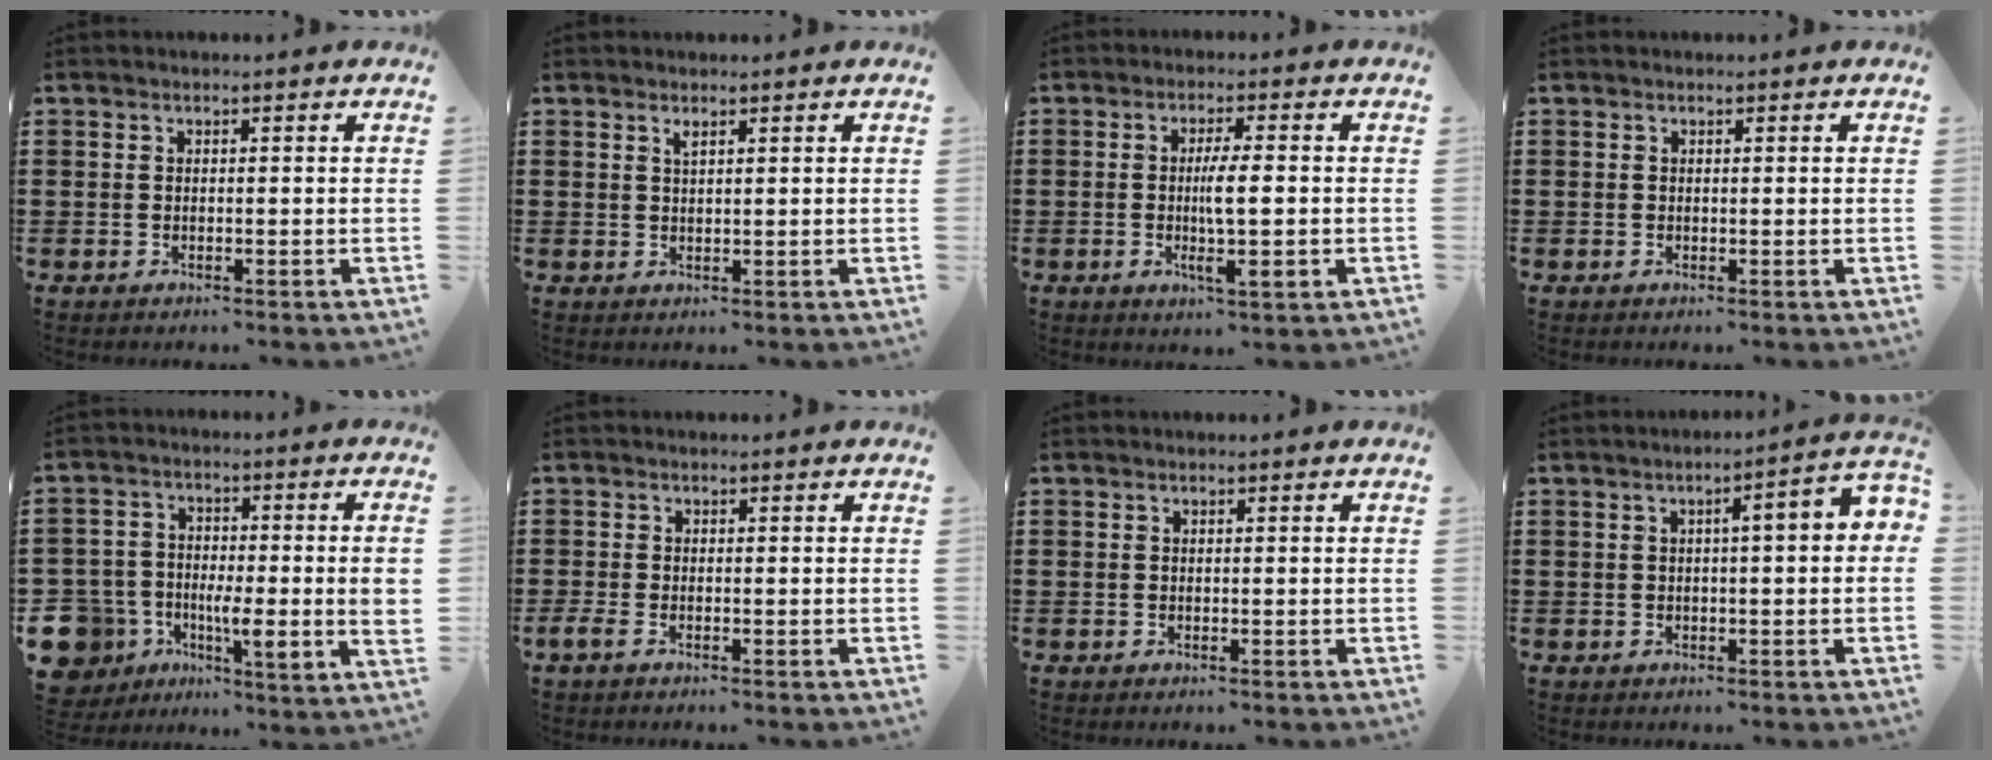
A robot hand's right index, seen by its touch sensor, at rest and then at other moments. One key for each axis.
{"total": 1.0, "fx": 0.6, "fy": 0.1, "fz": 0.7, "tx": -0.016, "ty": -0.001, "tz": 0.012}
{"total": 5.9, "fx": -0.6, "fy": 0.7, "fz": 5.8, "tx": -0.100, "ty": -0.002, "tz": -0.014}
{"total": 0.0}
{"total": 8.6, "fx": -2.6, "fy": 5.9, "fz": 5.7, "tx": -0.160, "ty": -0.008, "tz": -0.048}
{"total": 0.9, "fx": -0.6, "fy": 0.2, "fz": 0.6, "tx": -0.021, "ty": -0.006, "tz": -0.012}
{"total": 0.0}
{"total": 3.7, "fx": 0.1, "fy": 0.4, "fz": 3.7, "tx": -0.058, "ty": 0.001, "tz": -0.004}